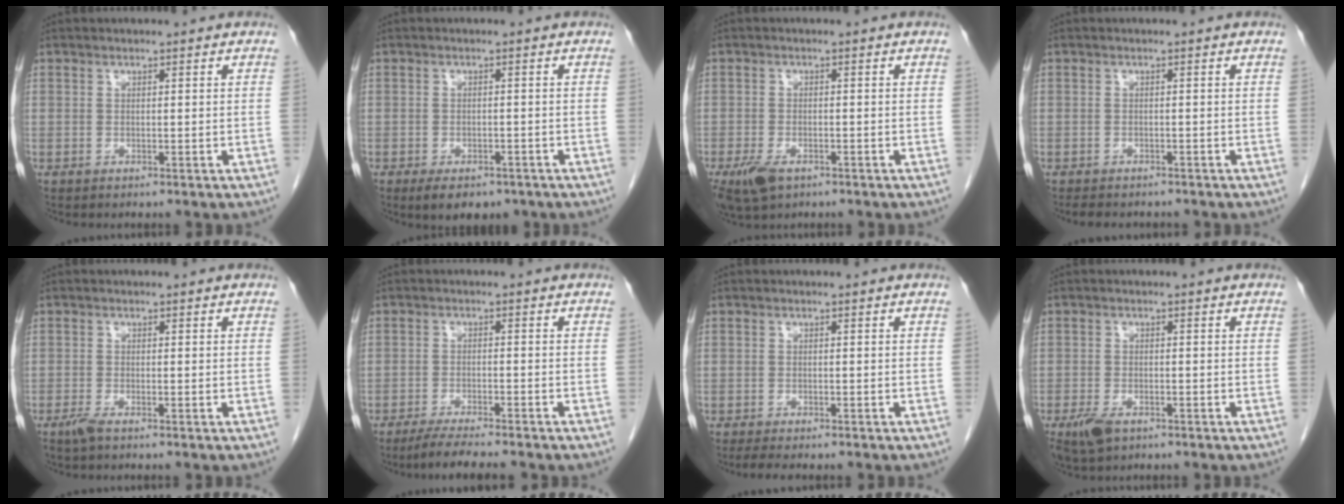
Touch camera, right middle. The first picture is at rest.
{"total": 6.2, "force": [-4.4, 2.9, 3.2], "torque": [-0.042, -0.002, -0.060]}
{"total": 5.4, "force": [-3.1, 2.7, 3.4], "torque": [-0.069, -0.008, -0.050]}
{"total": 5.4, "force": [-4.6, 1.9, 1.9], "torque": [-0.029, -0.006, -0.060]}
{"total": 1.5, "force": [-1.2, 0.1, 1.0], "torque": [-0.027, -0.004, -0.025]}
{"total": 6.4, "force": [-5.5, -0.3, 3.3], "torque": [-0.049, -0.018, -0.092]}
{"total": 4.5, "force": [-3.8, 0.9, 2.4], "torque": [-0.034, -0.012, -0.052]}
{"total": 4.3, "force": [-2.6, 2.0, 2.7], "torque": [-0.055, -0.006, -0.040]}